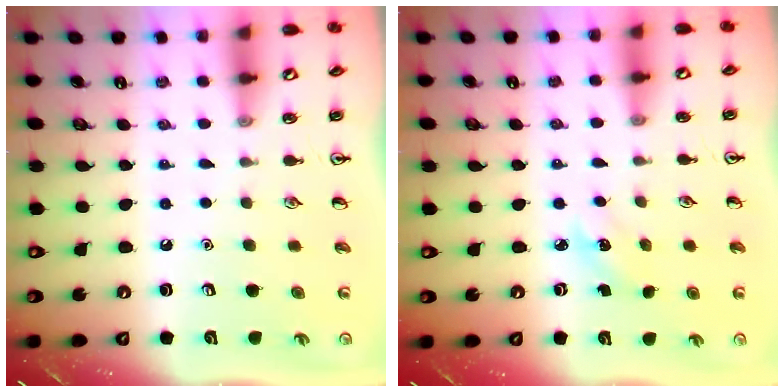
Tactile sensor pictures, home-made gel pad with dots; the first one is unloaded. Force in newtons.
{"total": 2.5, "press": 2.4, "slide": 0.9}